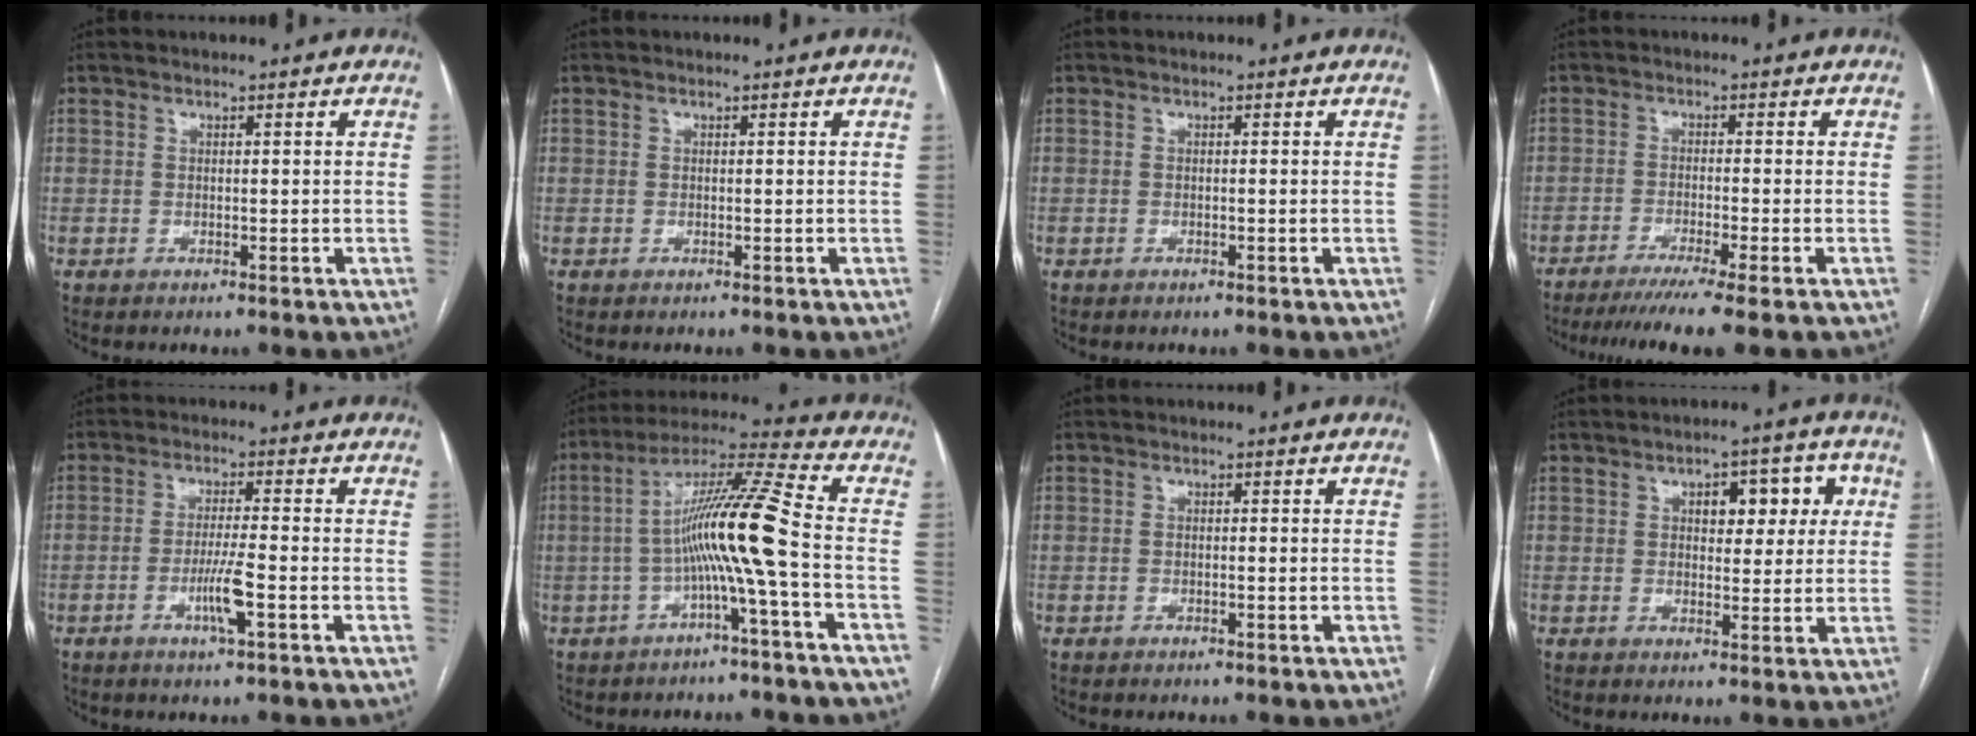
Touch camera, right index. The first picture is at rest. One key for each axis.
{"total": 0.0}
{"total": 0.0}
{"total": 9.0, "fx": -6.9, "fy": -1.2, "fz": 5.7, "tx": -0.077, "ty": -0.023, "tz": -0.106}
{"total": 5.3, "fx": -2.0, "fy": -0.1, "fz": 4.9, "tx": -0.092, "ty": -0.008, "tz": -0.038}
{"total": 11.7, "fx": -2.1, "fy": -1.5, "fz": 11.4, "tx": -0.205, "ty": 0.028, "tz": -0.043}
{"total": 0.8, "fx": -0.2, "fy": 0.2, "fz": 0.7, "tx": -0.014, "ty": 0.002, "tz": -0.002}
{"total": 7.5, "fx": 2.3, "fy": 3.7, "fz": 6.0, "tx": -0.067, "ty": 0.024, "tz": 0.030}